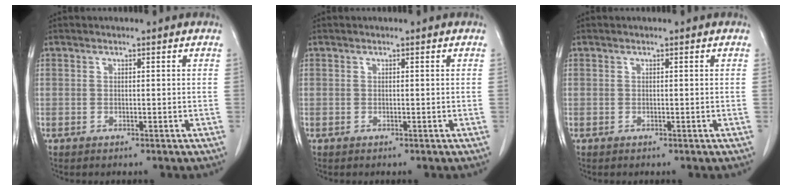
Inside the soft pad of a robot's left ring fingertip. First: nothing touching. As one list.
[{"total": 0.0}, {"total": 0.0}]